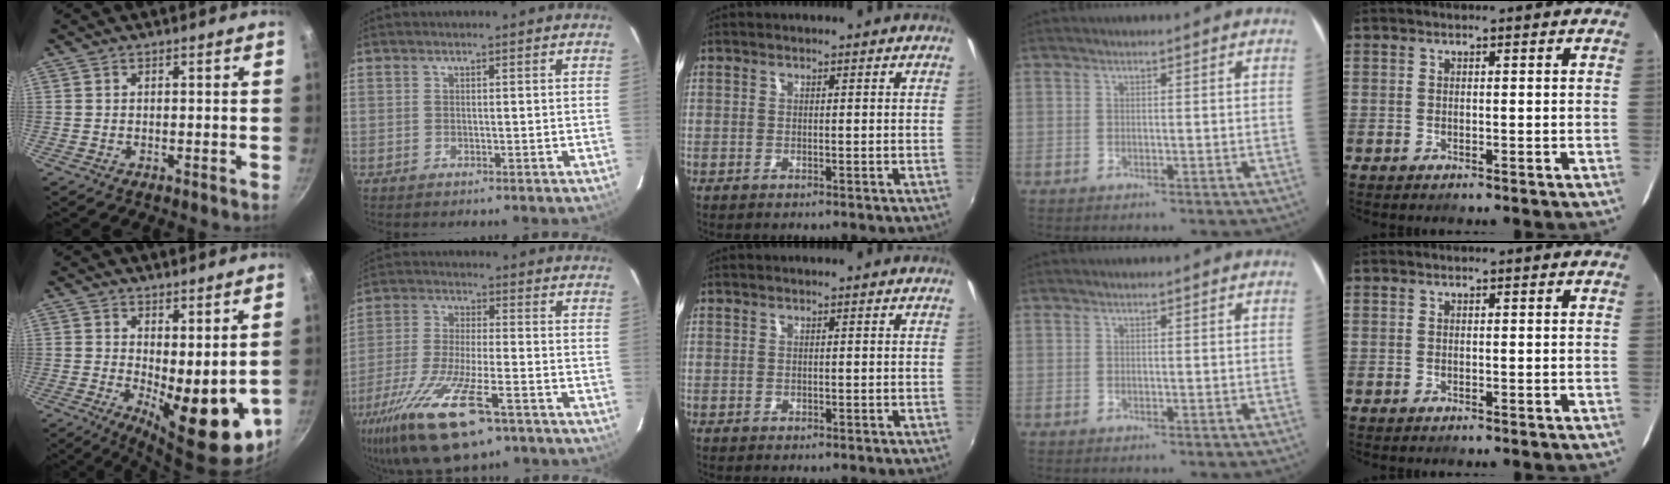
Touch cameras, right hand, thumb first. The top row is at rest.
{"thumb": {"total": 12.0, "force": [0.9, 4.9, 10.9], "torque": [-0.125, -0.028, 0.027]}, "index": {"total": 18.7, "force": [-10.9, 5.7, 14.0], "torque": [-0.288, -0.055, -0.199]}}